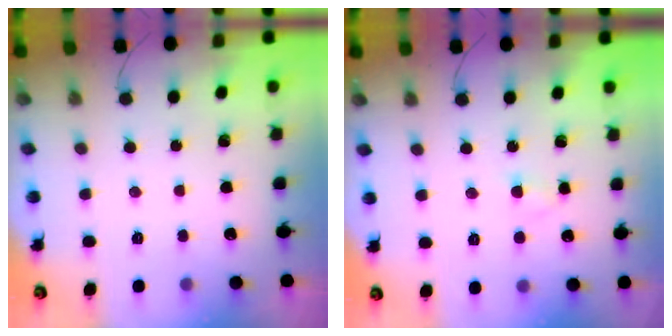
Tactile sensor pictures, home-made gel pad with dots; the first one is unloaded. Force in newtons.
{"total": 2.0, "press": 1.7, "slide": 1.0}